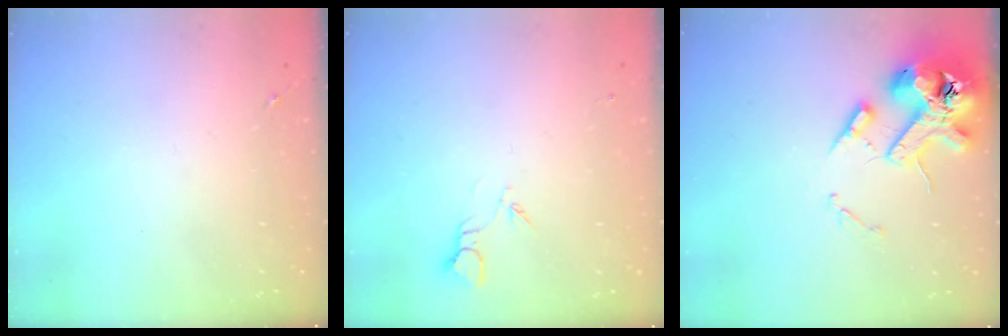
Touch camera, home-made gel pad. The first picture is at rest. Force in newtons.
{"total": 2.7, "press": 2.7, "slide": 0.3}
{"total": 14.5, "press": 14.3, "slide": 2.0}